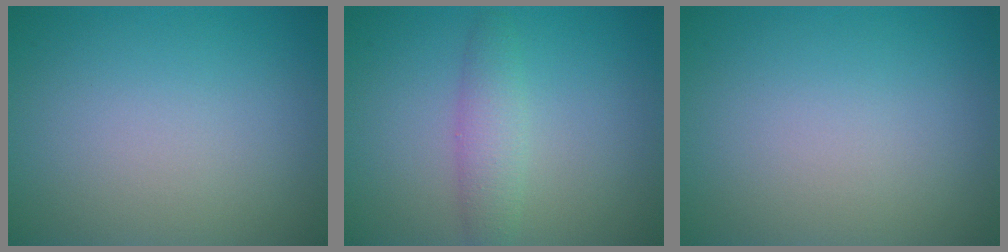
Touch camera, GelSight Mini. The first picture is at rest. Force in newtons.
{"total": 2.5, "press": 2.5, "slide": 0.1}
{"total": 0.0}